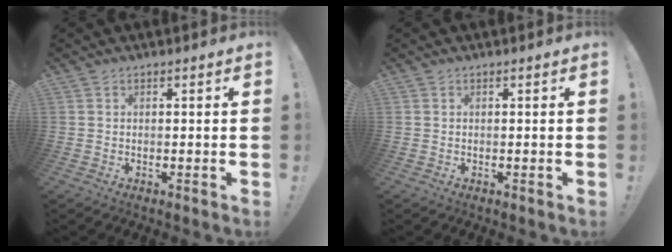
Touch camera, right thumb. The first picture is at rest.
{"total": 0.0}